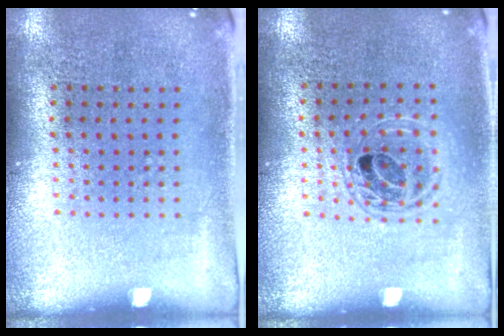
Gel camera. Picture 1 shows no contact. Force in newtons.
{"total": 1.4, "press": 1.2, "slide": 0.6}